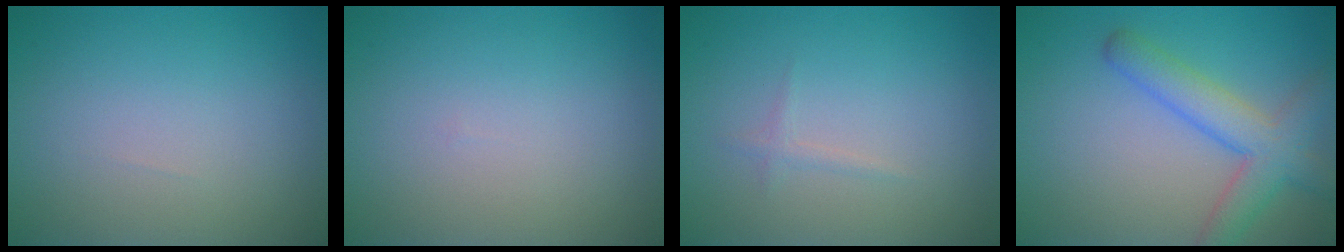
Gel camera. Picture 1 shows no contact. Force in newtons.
{"total": 0.0}
{"total": 0.7, "press": 0.7, "slide": 0.0}
{"total": 4.9, "press": 4.9, "slide": 0.3}